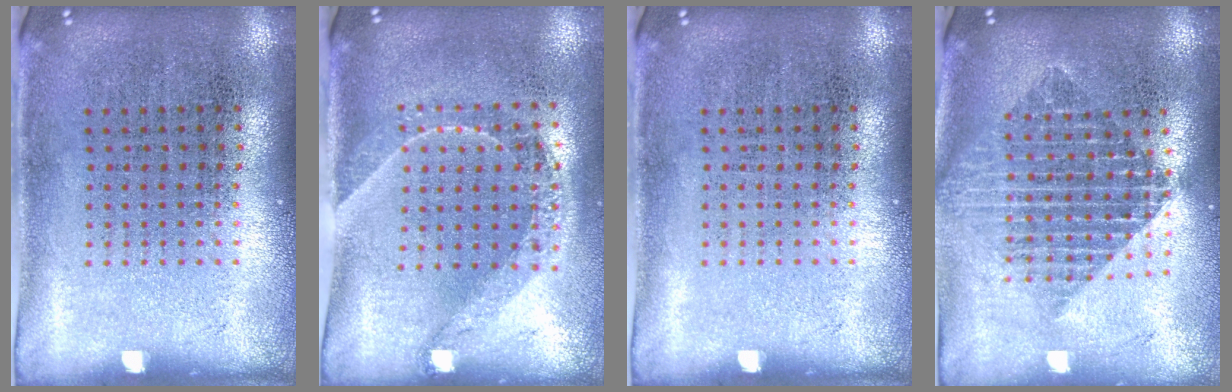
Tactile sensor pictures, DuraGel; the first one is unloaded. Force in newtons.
{"total": 1.4, "press": 1.2, "slide": 0.7}
{"total": 0.0}
{"total": 2.0, "press": 1.6, "slide": 1.1}